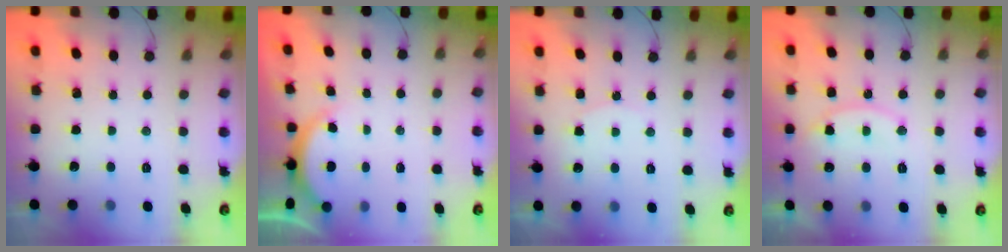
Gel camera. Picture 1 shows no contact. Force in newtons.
{"total": 2.1, "press": 2.0, "slide": 0.3}
{"total": 3.5, "press": 3.4, "slide": 0.5}
{"total": 13.0, "press": 13.0, "slide": 1.1}